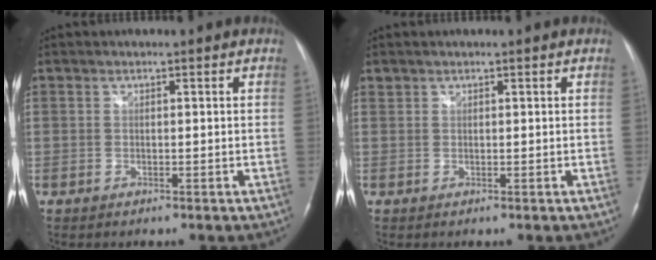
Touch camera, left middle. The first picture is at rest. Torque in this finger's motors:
{"motor_torque": [0.09, -0.06, 0.04, 0.01]}